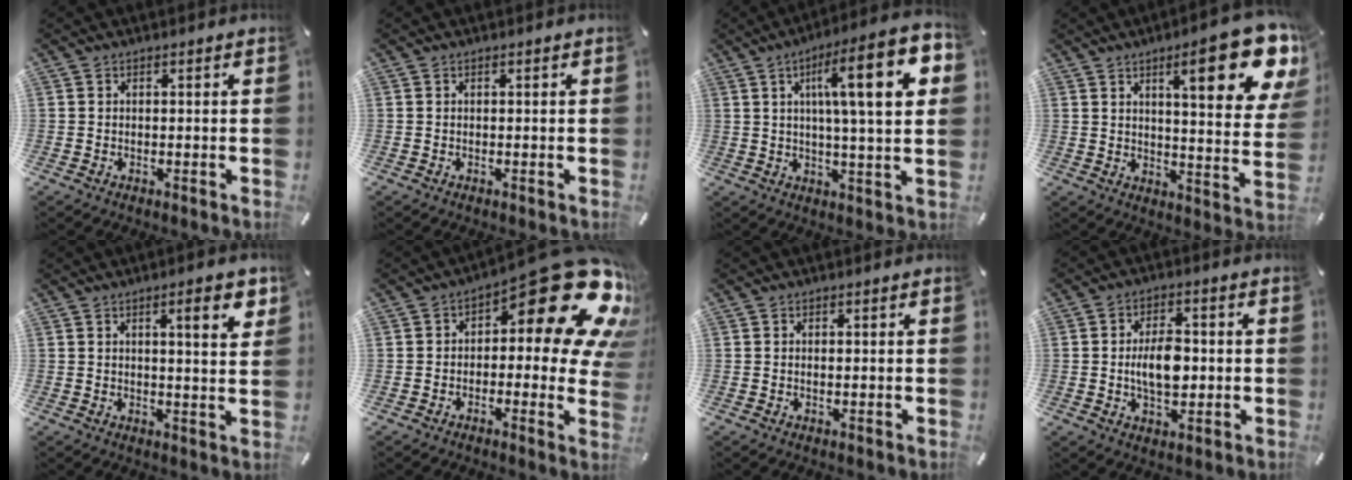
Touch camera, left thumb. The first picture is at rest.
{"total": 0.0}
{"total": 19.1, "force": [6.0, 3.6, 17.8], "torque": [-0.279, -0.016, 0.076]}
{"total": 19.5, "force": [10.0, 5.0, 16.0], "torque": [-0.221, -0.059, 0.146]}
{"total": 7.9, "force": [3.4, 1.5, 6.9], "torque": [-0.099, -0.010, 0.046]}
{"total": 22.2, "force": [10.4, 8.3, 17.8], "torque": [-0.213, -0.079, 0.175]}
{"total": 0.6, "force": [0.1, 0.2, 0.5], "torque": [-0.011, 0.000, 0.001]}
{"total": 8.5, "force": [-0.4, 5.2, 6.8], "torque": [-0.111, 0.002, -0.011]}